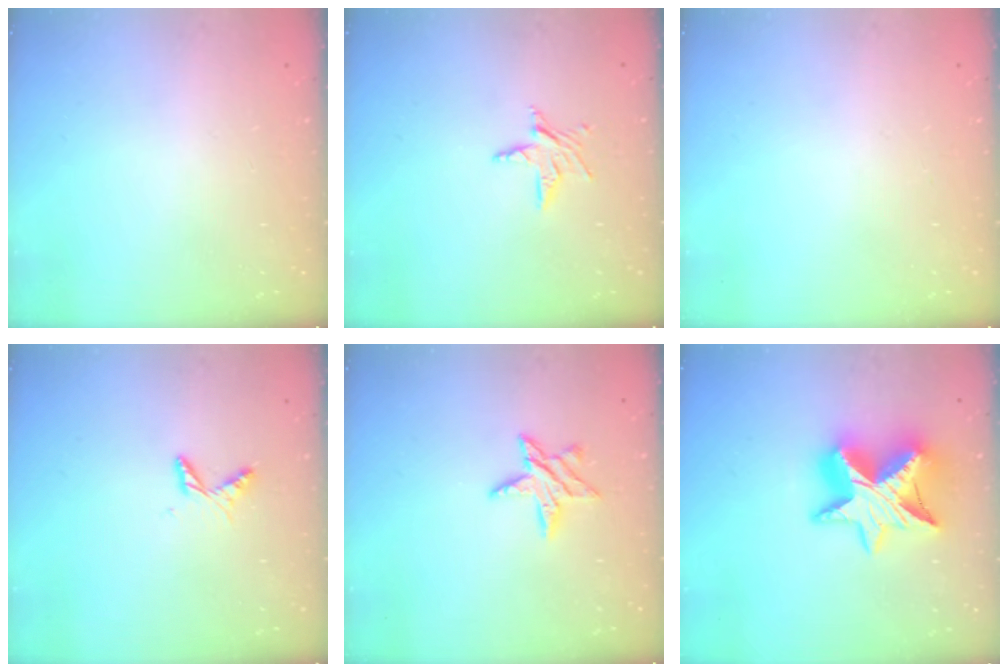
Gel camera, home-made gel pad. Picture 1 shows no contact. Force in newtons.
{"total": 5.7, "press": 5.7, "slide": 0.1}
{"total": 0.0}
{"total": 5.9, "press": 5.9, "slide": 0.5}
{"total": 7.6, "press": 7.6, "slide": 0.3}
{"total": 16.4, "press": 16.4, "slide": 1.3}